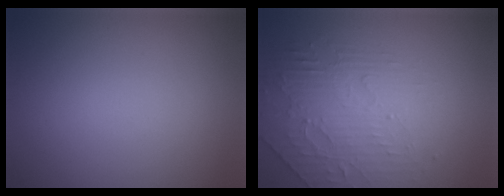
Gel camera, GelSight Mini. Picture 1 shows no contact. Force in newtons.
{"total": 2.8, "press": 2.3, "slide": 1.6}